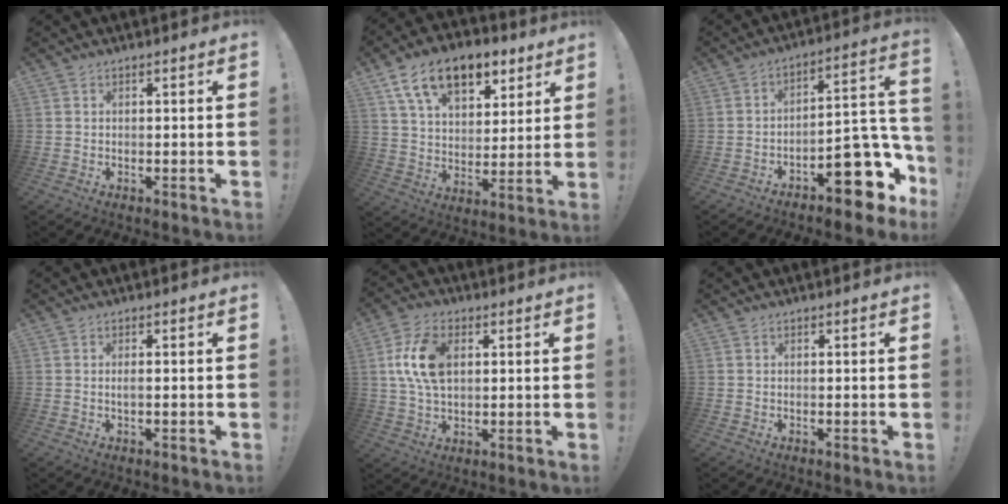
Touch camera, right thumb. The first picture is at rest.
{"total": 16.9, "force": [9.8, 9.8, 9.6], "torque": [-0.158, -0.046, 0.180]}
{"total": 17.0, "force": [-9.0, 7.4, 12.4], "torque": [-0.120, 0.050, -0.136]}
{"total": 1.4, "force": [-0.3, 0.1, 1.4], "torque": [-0.030, 0.003, -0.007]}
{"total": 13.3, "force": [3.0, 8.2, 10.1], "torque": [-0.188, 0.003, 0.053]}
{"total": 0.0}